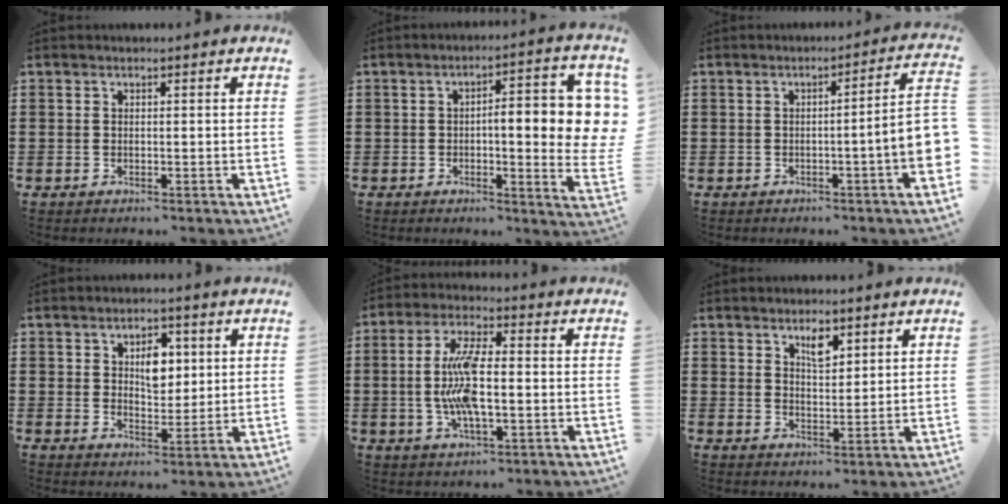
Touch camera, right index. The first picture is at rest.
{"total": 9.3, "force": [0.5, 2.2, 9.0], "torque": [-0.127, -0.004, 0.002]}
{"total": 6.9, "force": [-1.3, 0.4, 6.8], "torque": [-0.112, -0.013, -0.023]}
{"total": 5.3, "force": [1.6, 3.2, 3.9], "torque": [-0.061, 0.003, 0.020]}
{"total": 9.5, "force": [-0.9, 3.1, 9.0], "torque": [-0.199, -0.010, -0.022]}
{"total": 3.5, "force": [2.2, 1.4, 2.3], "torque": [-0.035, -0.001, 0.036]}